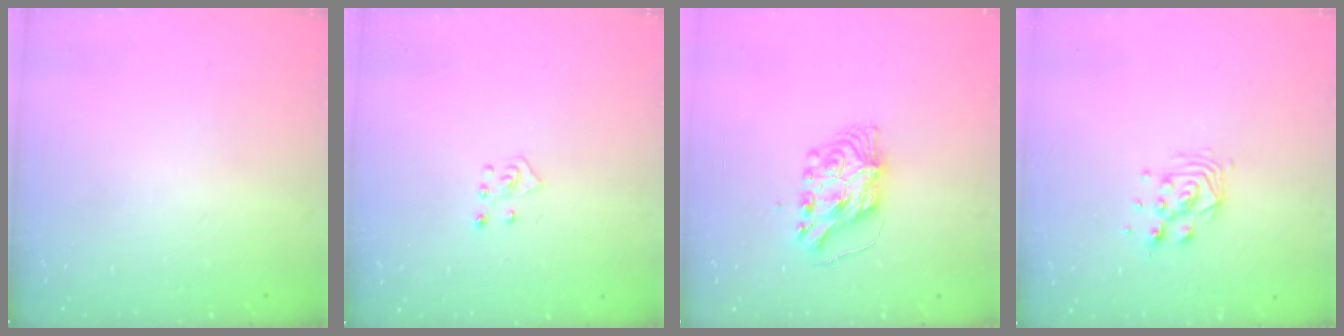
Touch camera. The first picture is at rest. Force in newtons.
{"total": 4.5, "press": 4.5, "slide": 0.4}
{"total": 7.2, "press": 7.2, "slide": 0.8}
{"total": 8.2, "press": 8.1, "slide": 0.5}